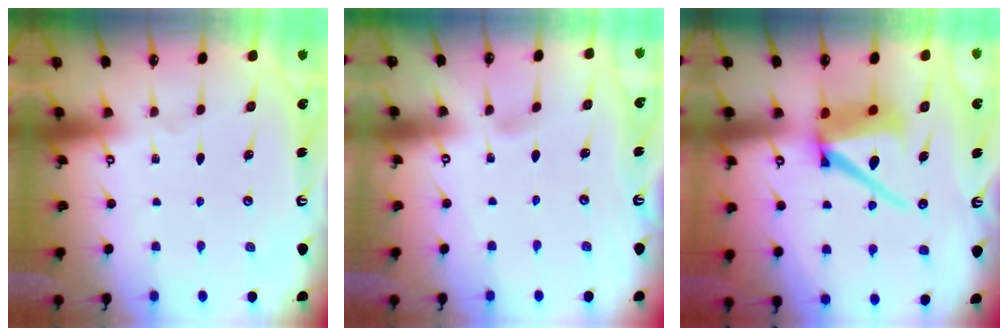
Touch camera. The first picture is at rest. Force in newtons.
{"total": 2.9, "press": 2.8, "slide": 0.3}
{"total": 12.1, "press": 11.9, "slide": 1.6}